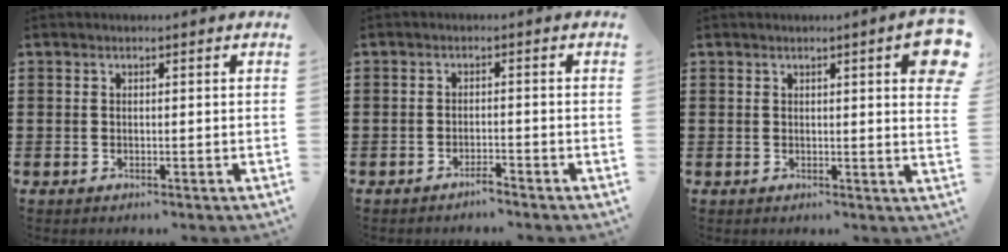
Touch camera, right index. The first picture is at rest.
{"total": 1.7, "force": [-1.6, 0.1, 0.6], "torque": [-0.013, 0.000, -0.030]}
{"total": 4.3, "force": [1.7, 0.5, 3.9], "torque": [-0.060, -0.005, 0.026]}